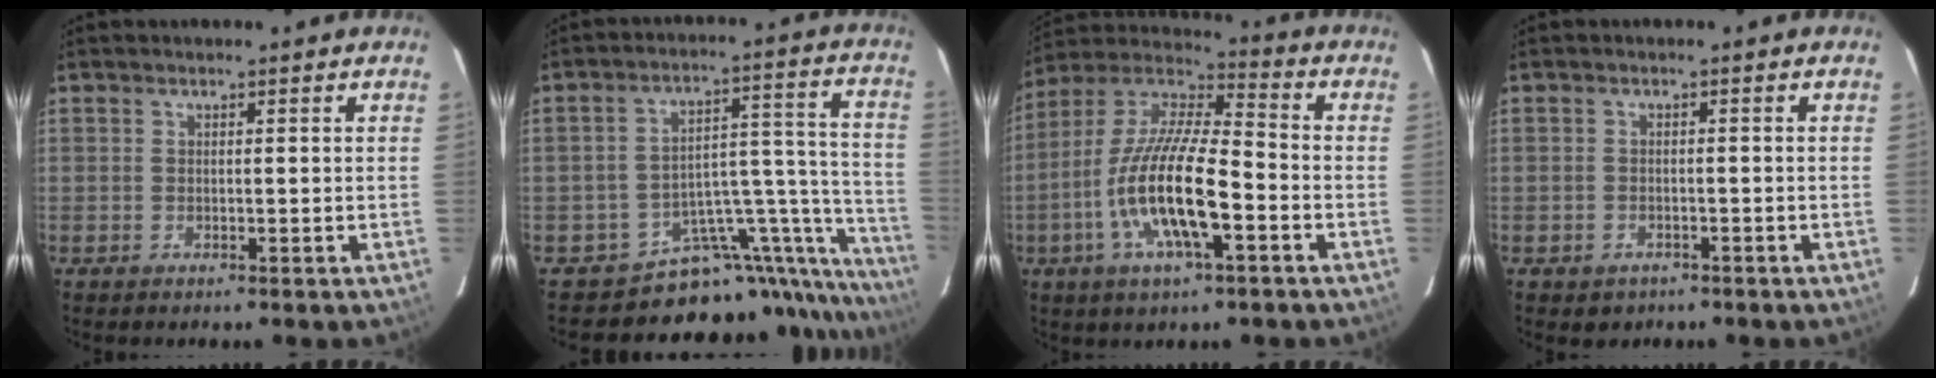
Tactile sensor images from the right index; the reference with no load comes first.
{"total": 20.5, "force": [-18.2, 7.5, 5.8], "torque": [-0.041, 0.052, -0.268]}
{"total": 17.7, "force": [-5.9, 5.0, 15.9], "torque": [-0.316, -0.011, -0.119]}
{"total": 2.4, "force": [-1.4, 2.0, 0.5], "torque": [-0.016, 0.002, -0.014]}